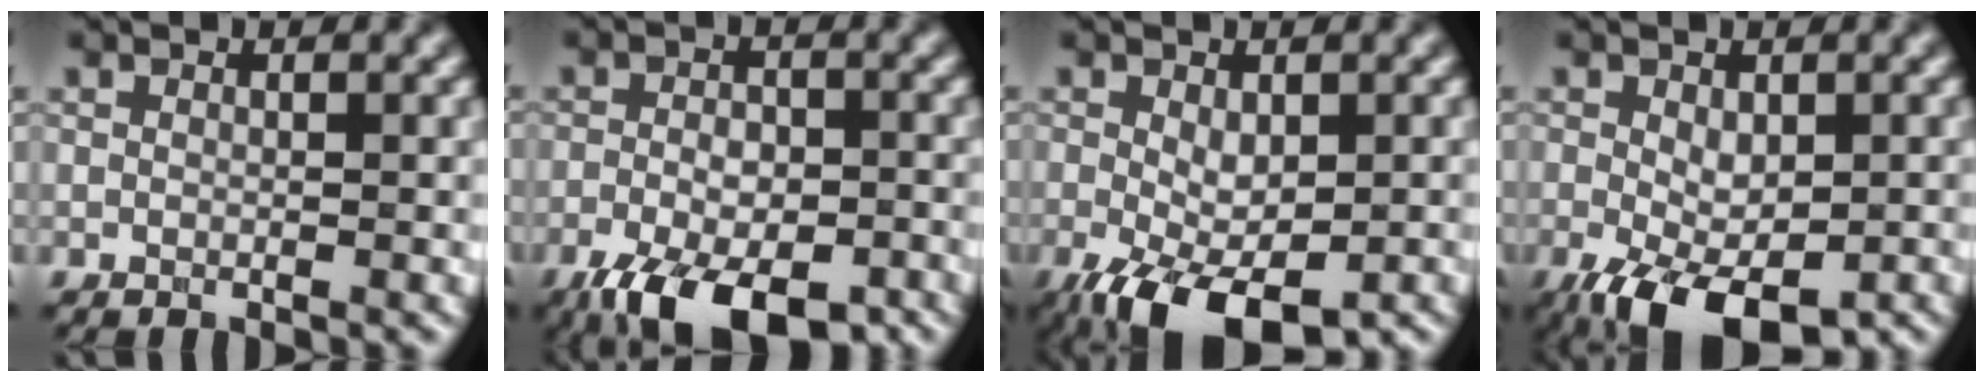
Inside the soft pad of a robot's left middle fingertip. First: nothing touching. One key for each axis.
{"total": 9.1, "fx": -5.4, "fy": 3.9, "fz": 6.2, "tx": -0.110, "ty": -0.021, "tz": -0.084}
{"total": 6.7, "fx": -2.9, "fy": 3.3, "fz": 5.1, "tx": -0.105, "ty": -0.020, "tz": -0.043}
{"total": 6.7, "fx": -2.8, "fy": 3.4, "fz": 5.1, "tx": -0.104, "ty": -0.019, "tz": -0.039}